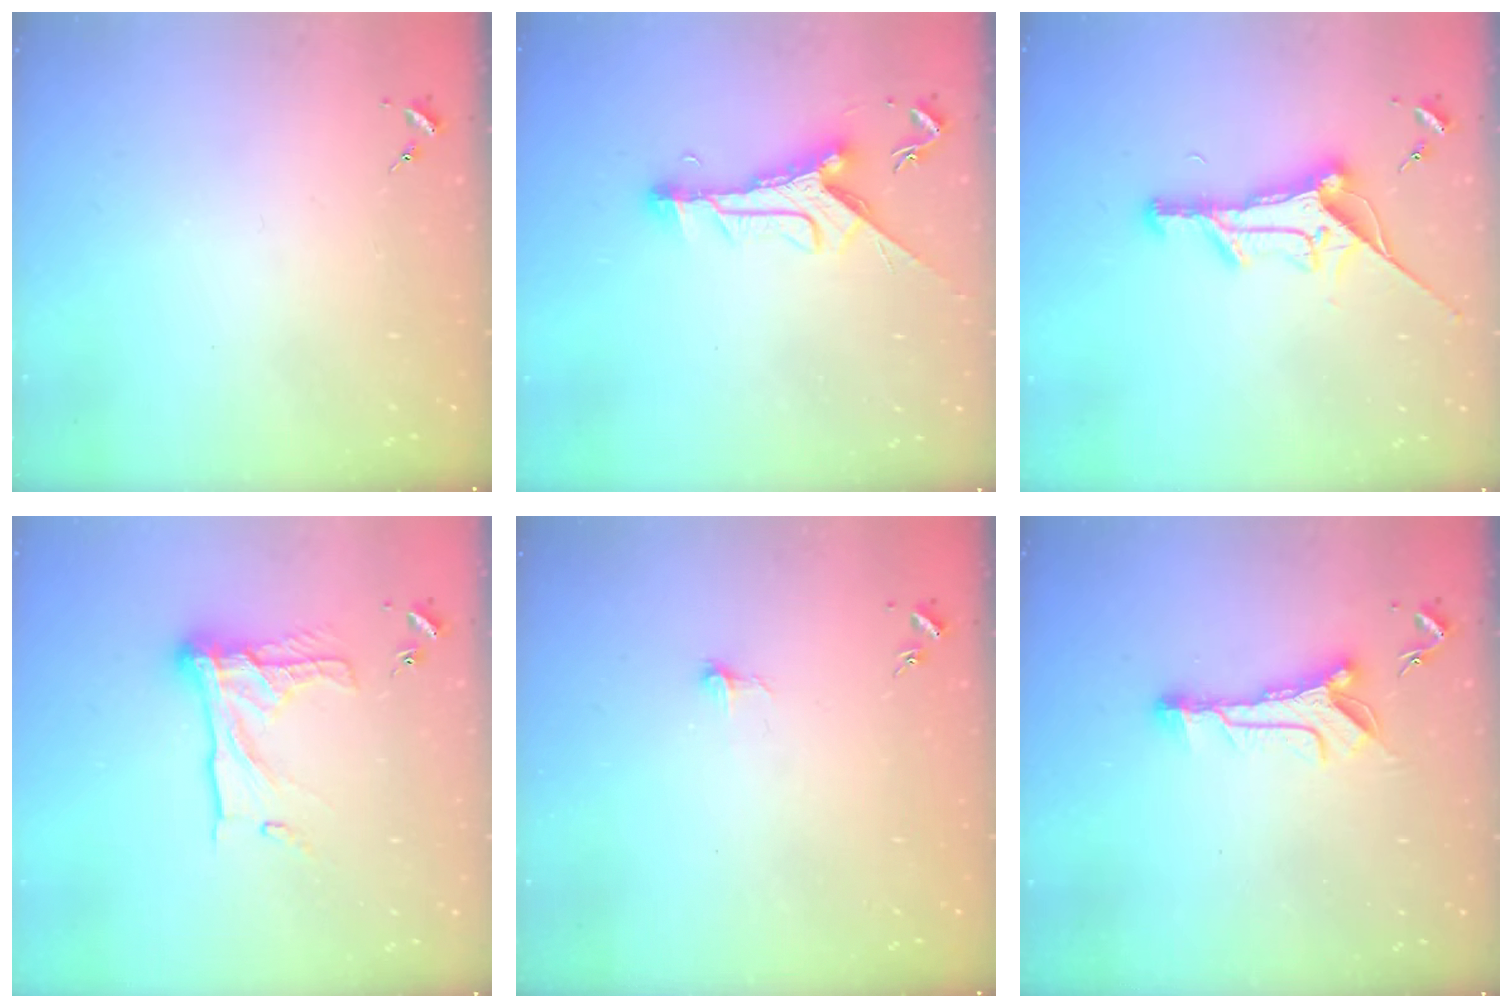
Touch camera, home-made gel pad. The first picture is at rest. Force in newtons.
{"total": 10.8, "press": 10.8, "slide": 0.6}
{"total": 18.0, "press": 18.0, "slide": 0.5}
{"total": 15.7, "press": 15.6, "slide": 1.3}
{"total": 4.7, "press": 4.7, "slide": 0.4}
{"total": 11.4, "press": 11.4, "slide": 0.8}